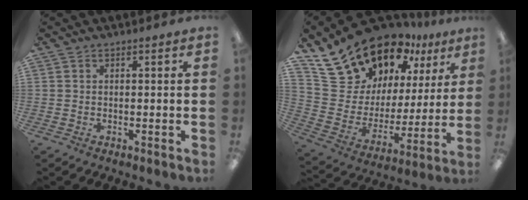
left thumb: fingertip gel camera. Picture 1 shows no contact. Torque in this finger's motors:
{"motor_torque": [2.50, 2.51, 1.38, -1.38, 0.10]}